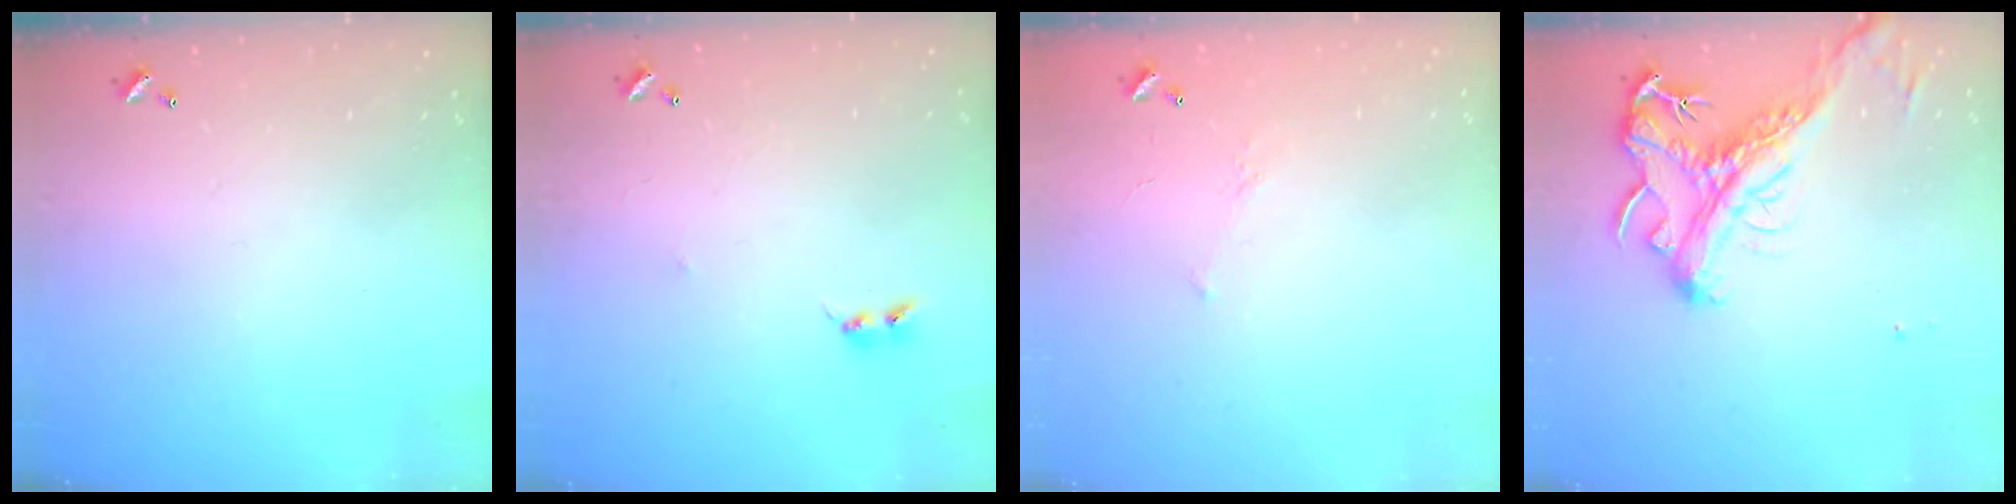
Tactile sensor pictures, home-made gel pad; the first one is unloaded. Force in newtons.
{"total": 2.7, "press": 2.7, "slide": 0.3}
{"total": 5.5, "press": 5.5, "slide": 0.9}
{"total": 2.6, "press": 2.2, "slide": 1.4}